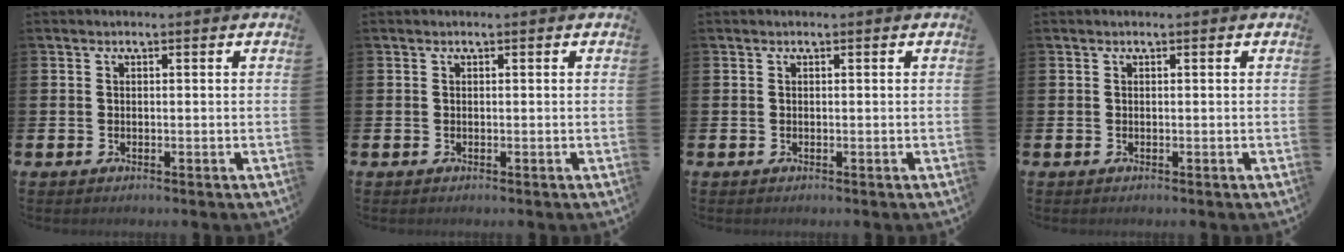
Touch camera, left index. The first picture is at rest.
{"total": 0.0}
{"total": 0.0}
{"total": 0.0}